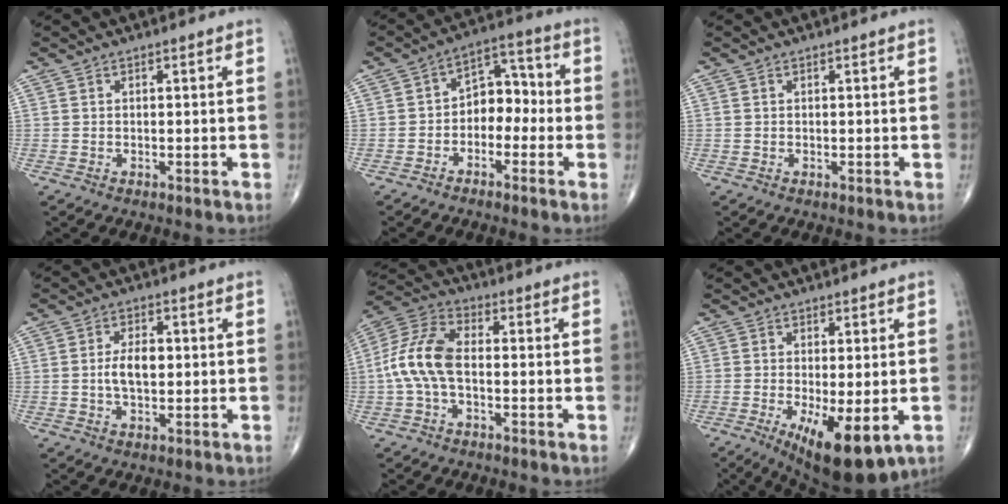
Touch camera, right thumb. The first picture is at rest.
{"total": 7.8, "force": [-1.7, 5.5, 5.2], "torque": [-0.045, 0.043, -0.042]}
{"total": 0.0}
{"total": 5.2, "force": [0.0, 2.9, 4.4], "torque": [-0.081, 0.004, -0.002]}
{"total": 10.6, "force": [-1.1, 5.7, 8.8], "torque": [-0.196, 0.032, -0.029]}
{"total": 11.9, "force": [-4.0, 4.2, 10.4], "torque": [-0.157, -0.021, -0.048]}